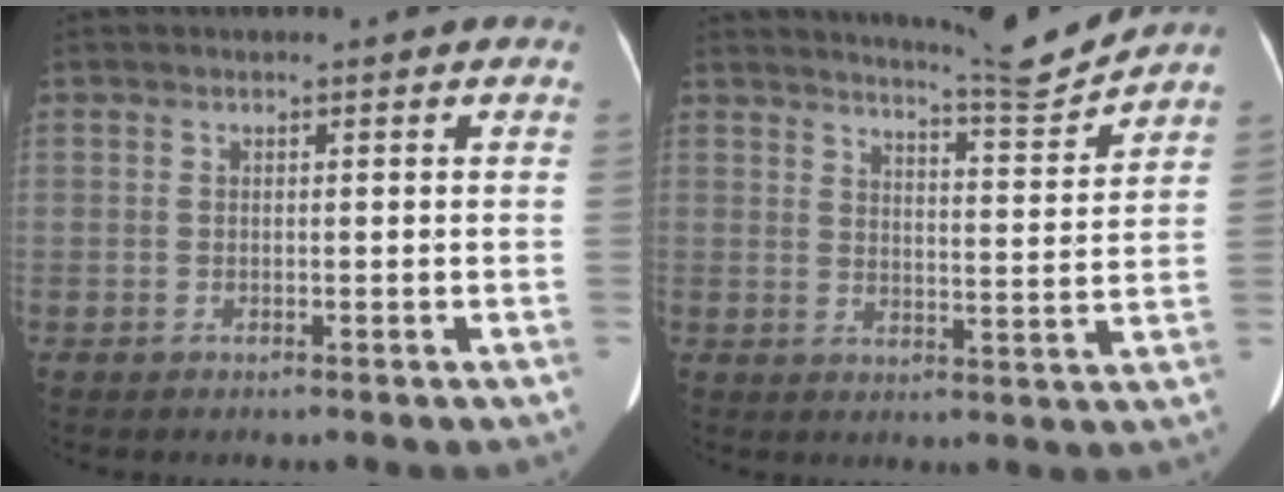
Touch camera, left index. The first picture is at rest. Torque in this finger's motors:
{"motor_torque": [0.03, -0.34, -0.02, 0.05]}